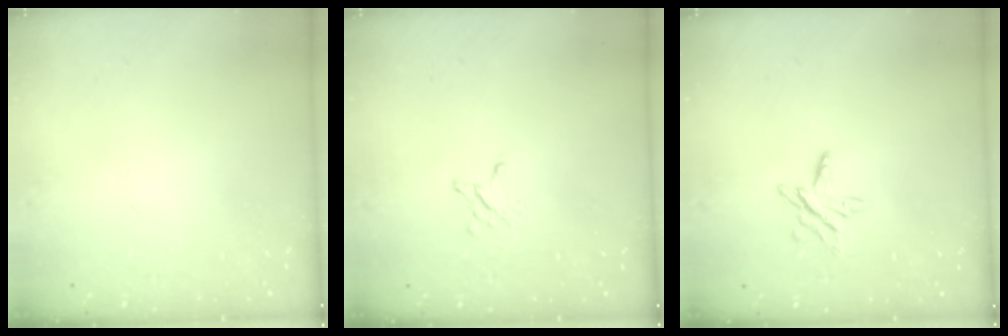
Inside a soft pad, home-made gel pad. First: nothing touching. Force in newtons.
{"total": 2.5, "press": 2.5, "slide": 0.3}
{"total": 6.7, "press": 6.6, "slide": 0.7}